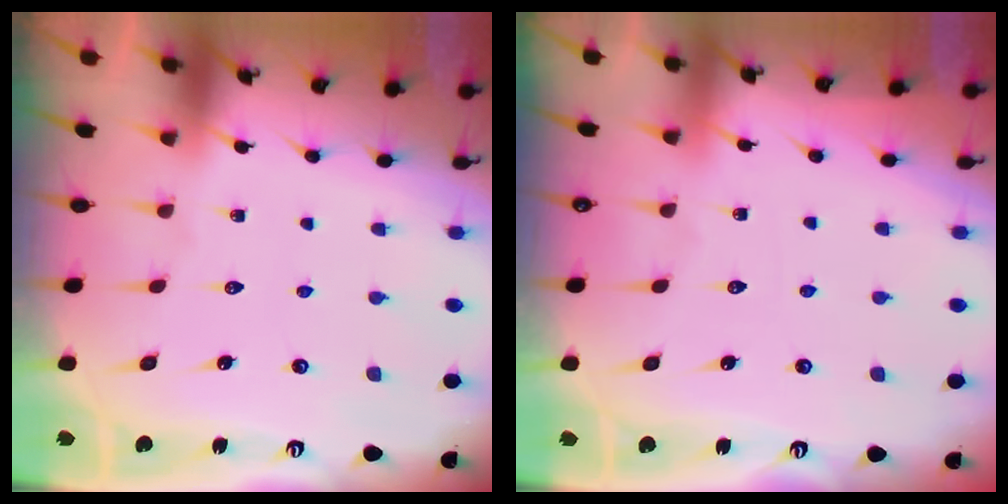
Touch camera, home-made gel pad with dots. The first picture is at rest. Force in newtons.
{"total": 2.2, "press": 2.2, "slide": 0.3}